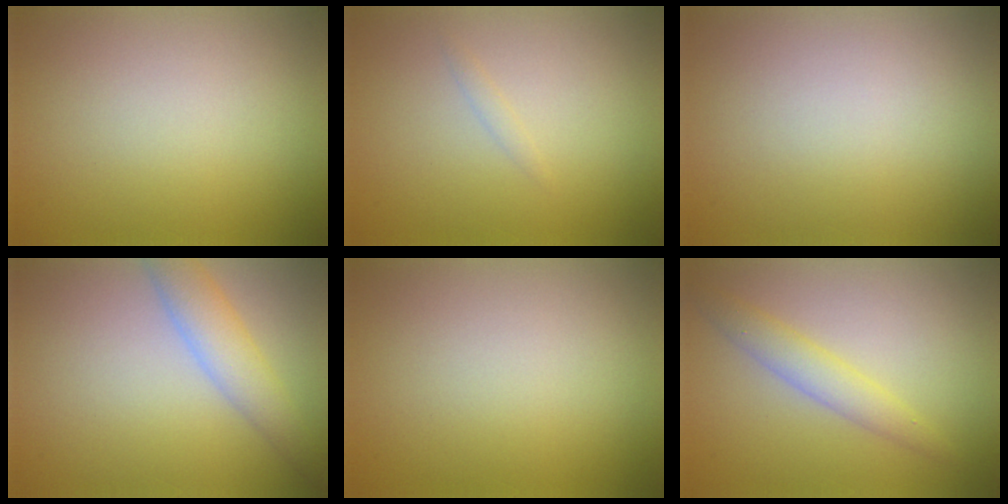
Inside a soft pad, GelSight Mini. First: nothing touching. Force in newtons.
{"total": 0.6, "press": 0.6, "slide": 0.0}
{"total": 0.0}
{"total": 3.7, "press": 3.7, "slide": 0.2}
{"total": 0.0}
{"total": 2.5, "press": 2.5, "slide": 0.0}